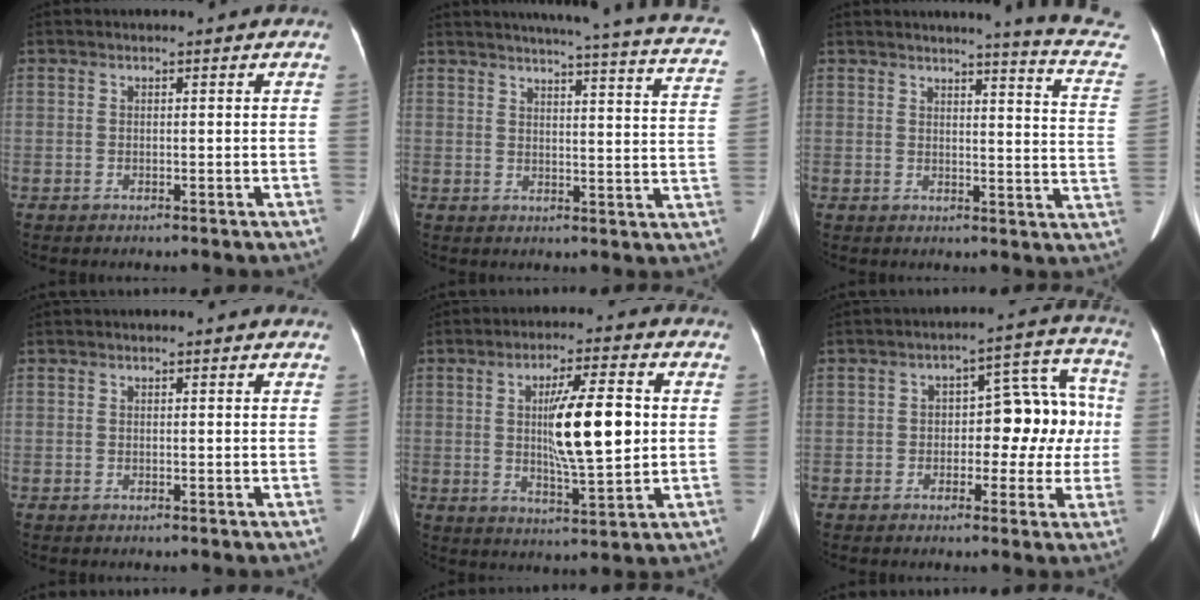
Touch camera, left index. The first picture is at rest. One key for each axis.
{"total": 22.2, "fx": 19.2, "fy": 0.7, "fz": 11.2, "tx": -0.145, "ty": -0.042, "tz": 0.210}
{"total": 11.8, "fx": 10.9, "fy": -1.3, "fz": 4.2, "tx": -0.045, "ty": -0.088, "tz": 0.097}
{"total": 1.7, "fx": 1.6, "fy": 0.1, "fz": 0.5, "tx": -0.013, "ty": 0.006, "tz": 0.011}
{"total": 11.4, "fx": 1.2, "fy": 1.4, "fz": 11.2, "tx": -0.189, "ty": -0.004, "tz": 0.023}
{"total": 9.7, "fx": -0.5, "fy": 4.8, "fz": 8.4, "tx": -0.100, "ty": 0.050, "tz": -0.003}